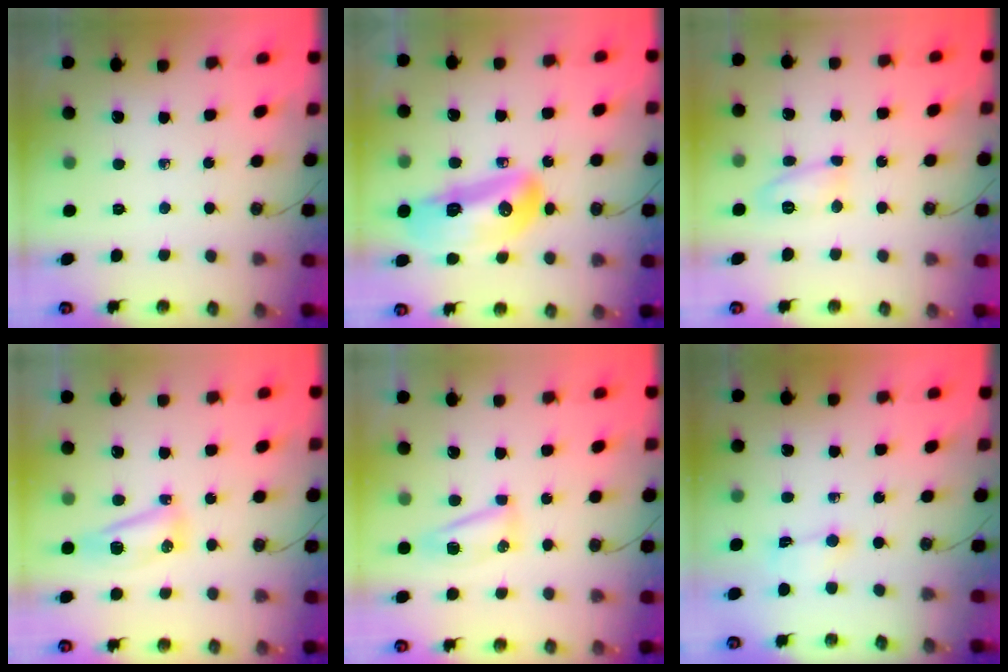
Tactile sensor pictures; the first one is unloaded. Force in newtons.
{"total": 17.0, "press": 16.8, "slide": 2.1}
{"total": 8.6, "press": 8.6, "slide": 0.5}
{"total": 13.5, "press": 9.4, "slide": 9.7}
{"total": 6.7, "press": 6.6, "slide": 0.7}
{"total": 1.5, "press": 1.4, "slide": 0.6}